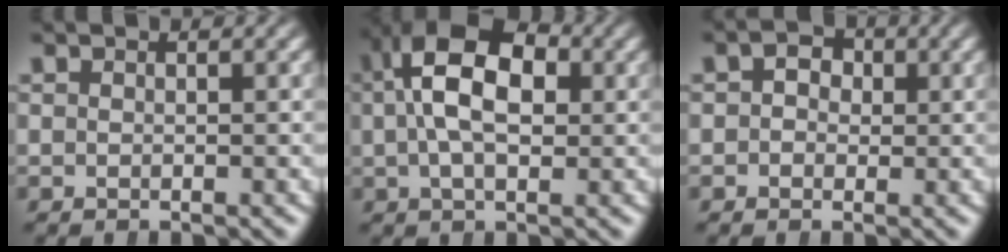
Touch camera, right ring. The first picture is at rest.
{"total": 11.8, "force": [2.8, 7.3, 8.9], "torque": [-0.141, 0.022, 0.028]}
{"total": 2.8, "force": [0.2, 2.4, 1.5], "torque": [-0.010, 0.004, -0.003]}